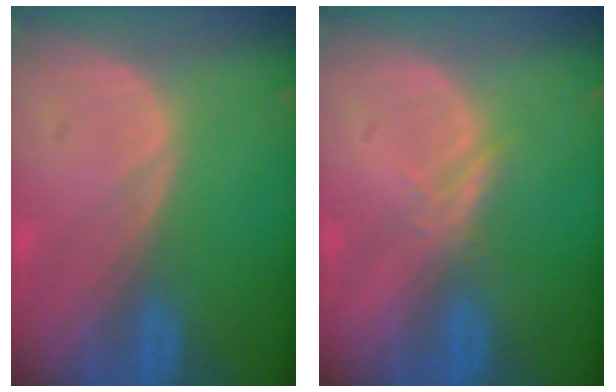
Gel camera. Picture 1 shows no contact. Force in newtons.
{"total": 1.7, "press": 1.7, "slide": 0.1}